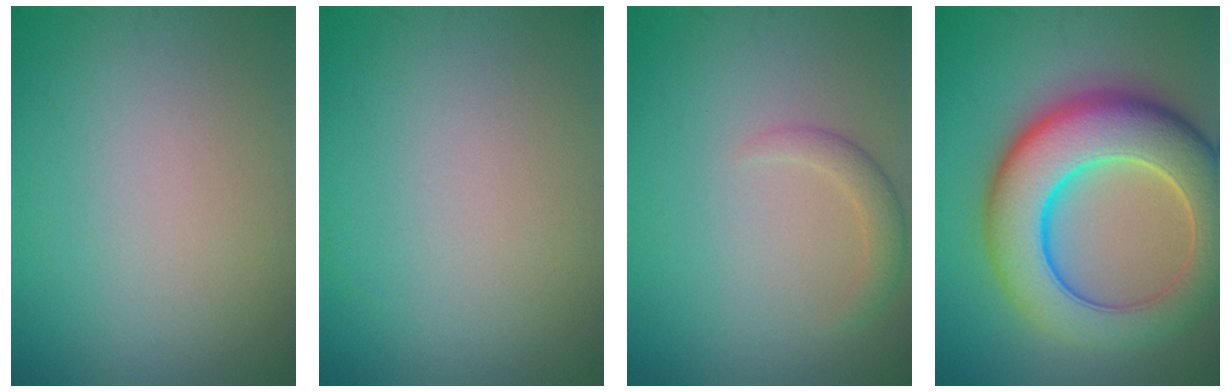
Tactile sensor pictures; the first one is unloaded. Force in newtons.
{"total": 0.0}
{"total": 1.7, "press": 1.7, "slide": 0.2}
{"total": 11.9, "press": 11.9, "slide": 0.3}